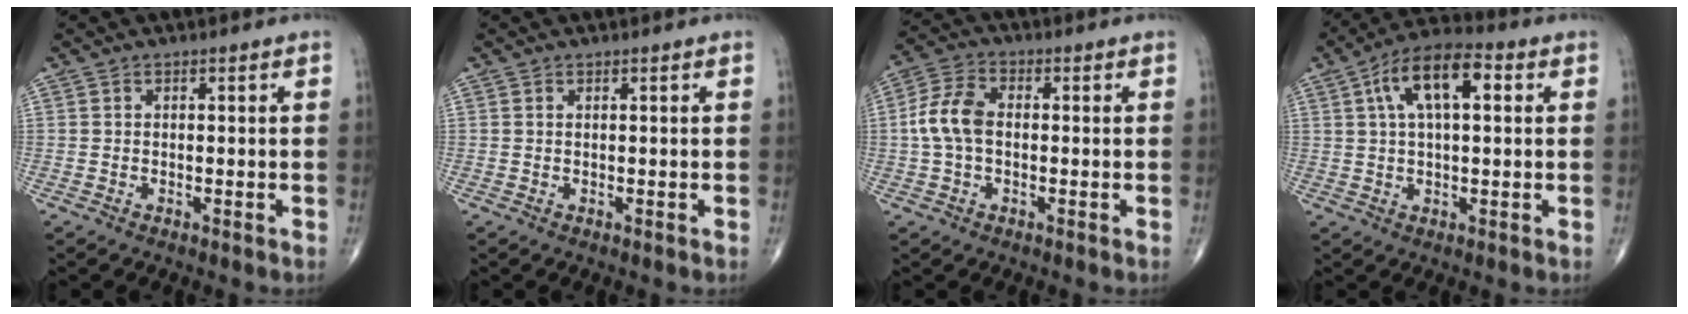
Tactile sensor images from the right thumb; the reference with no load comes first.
{"total": 0.0}
{"total": 7.8, "force": [-0.1, 4.9, 6.0], "torque": [-0.128, 0.021, -0.010]}
{"total": 11.8, "force": [3.4, 5.2, 10.0], "torque": [-0.174, 0.023, 0.052]}